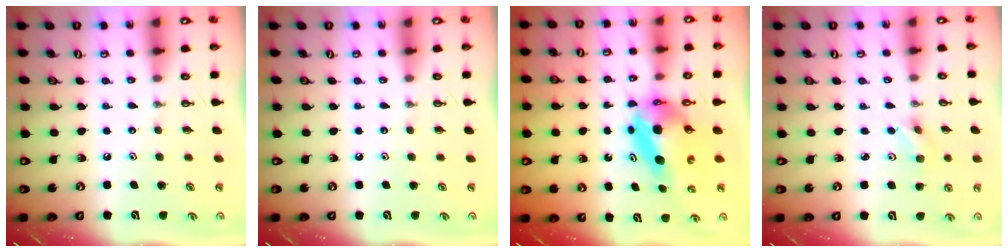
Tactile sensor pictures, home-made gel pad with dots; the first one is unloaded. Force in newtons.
{"total": 0.0}
{"total": 6.5, "press": 6.5, "slide": 0.5}
{"total": 2.9, "press": 2.8, "slide": 0.6}